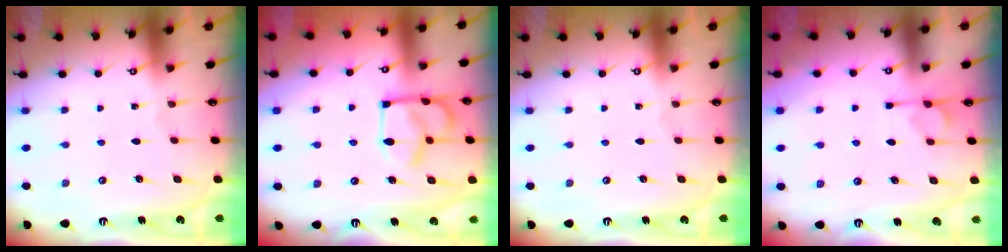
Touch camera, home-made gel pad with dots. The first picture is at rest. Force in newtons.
{"total": 12.9, "press": 12.8, "slide": 0.8}
{"total": 0.0}
{"total": 1.2, "press": 0.6, "slide": 1.1}